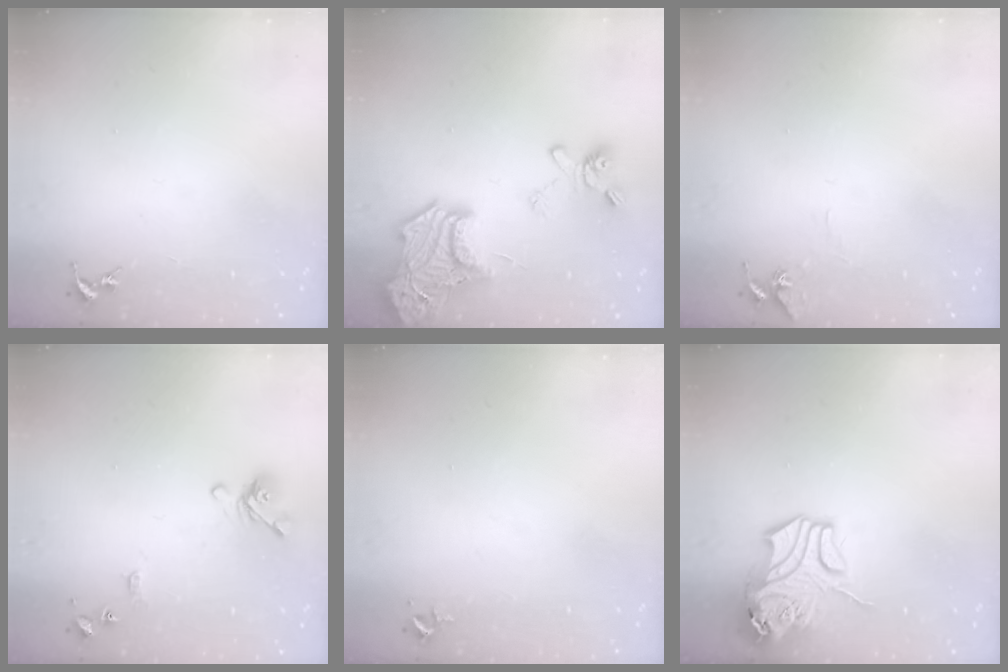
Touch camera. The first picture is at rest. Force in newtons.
{"total": 24.1, "press": 24.0, "slide": 2.2}
{"total": 3.4, "press": 3.4, "slide": 0.3}
{"total": 10.1, "press": 10.0, "slide": 1.4}
{"total": 2.2, "press": 2.2, "slide": 0.3}
{"total": 12.7, "press": 12.6, "slide": 1.9}